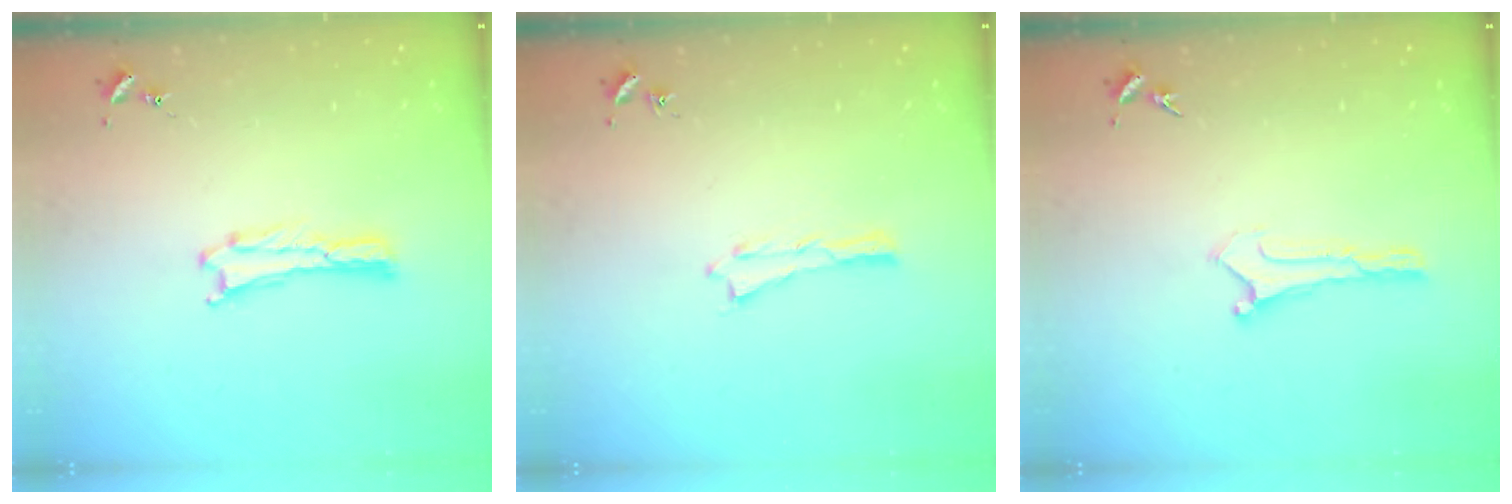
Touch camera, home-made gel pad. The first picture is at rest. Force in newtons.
{"total": 0.0}
{"total": 0.0}